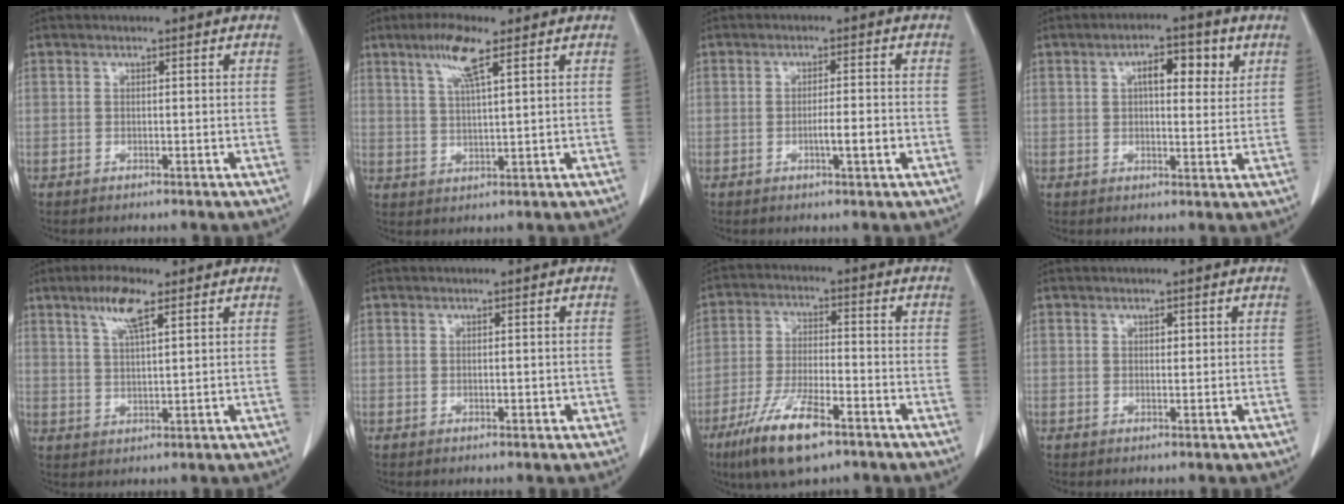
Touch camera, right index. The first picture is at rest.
{"total": 6.9, "force": [3.8, 0.9, 5.7], "torque": [-0.117, 0.006, 0.075]}
{"total": 4.3, "force": [-1.2, 0.6, 4.0], "torque": [-0.070, -0.001, -0.015]}
{"total": 7.7, "force": [2.9, 2.7, 6.6], "torque": [-0.104, 0.012, 0.044]}
{"total": 6.3, "force": [3.6, 1.4, 5.0], "torque": [-0.102, 0.005, 0.070]}
{"total": 1.9, "force": [-0.3, 0.9, 1.6], "torque": [-0.034, 0.004, 0.002]}
{"total": 12.0, "force": [-7.3, 3.0, 9.0], "torque": [-0.182, -0.017, -0.127]}
{"total": 1.4, "force": [0.4, 0.8, 1.0], "torque": [-0.021, -0.001, 0.008]}